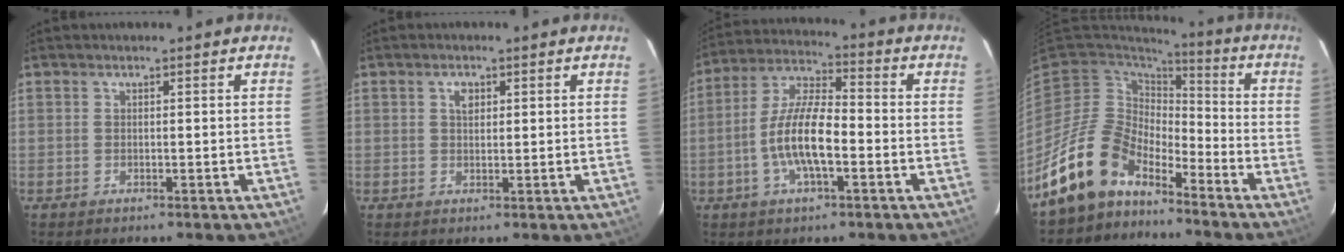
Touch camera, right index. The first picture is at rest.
{"total": 2.1, "force": [0.9, 1.3, 1.4], "torque": [-0.023, 0.005, 0.015]}
{"total": 11.5, "force": [-3.2, 3.7, 10.4], "torque": [-0.212, 0.004, -0.063]}
{"total": 13.3, "force": [-10.7, 6.6, 4.4], "torque": [-0.095, 0.017, -0.201]}